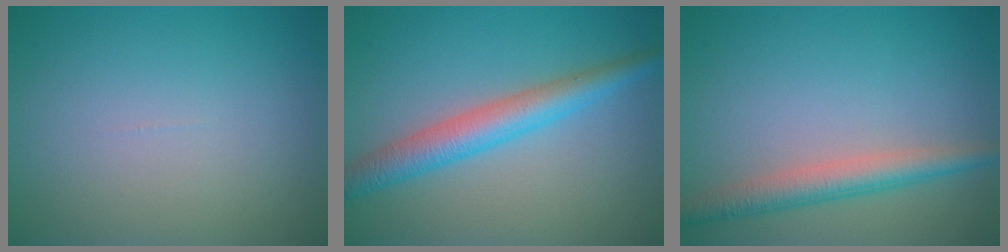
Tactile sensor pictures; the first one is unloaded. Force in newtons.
{"total": 4.2, "press": 4.2, "slide": 0.1}
{"total": 3.5, "press": 3.5, "slide": 0.1}